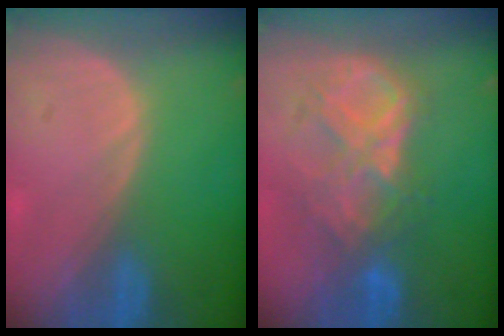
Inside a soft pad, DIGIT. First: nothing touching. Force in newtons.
{"total": 8.9, "press": 7.8, "slide": 4.4}